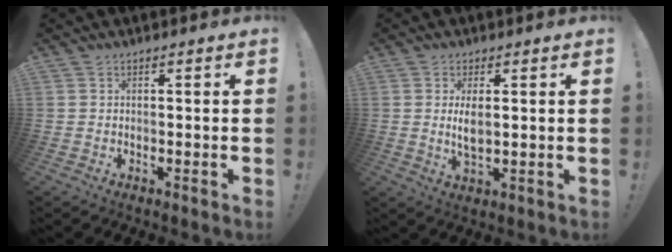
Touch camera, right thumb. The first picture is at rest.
{"total": 4.9, "force": [0.9, 1.8, 4.5], "torque": [-0.076, -0.016, 0.010]}